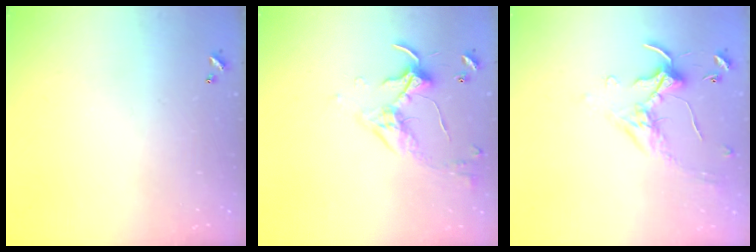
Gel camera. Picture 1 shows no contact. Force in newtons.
{"total": 3.3, "press": 3.2, "slide": 0.7}
{"total": 0.0}